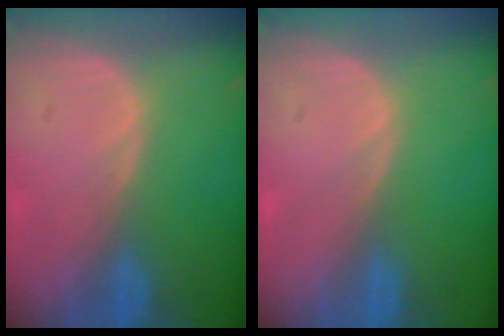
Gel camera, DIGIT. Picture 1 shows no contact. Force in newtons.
{"total": 0.0}